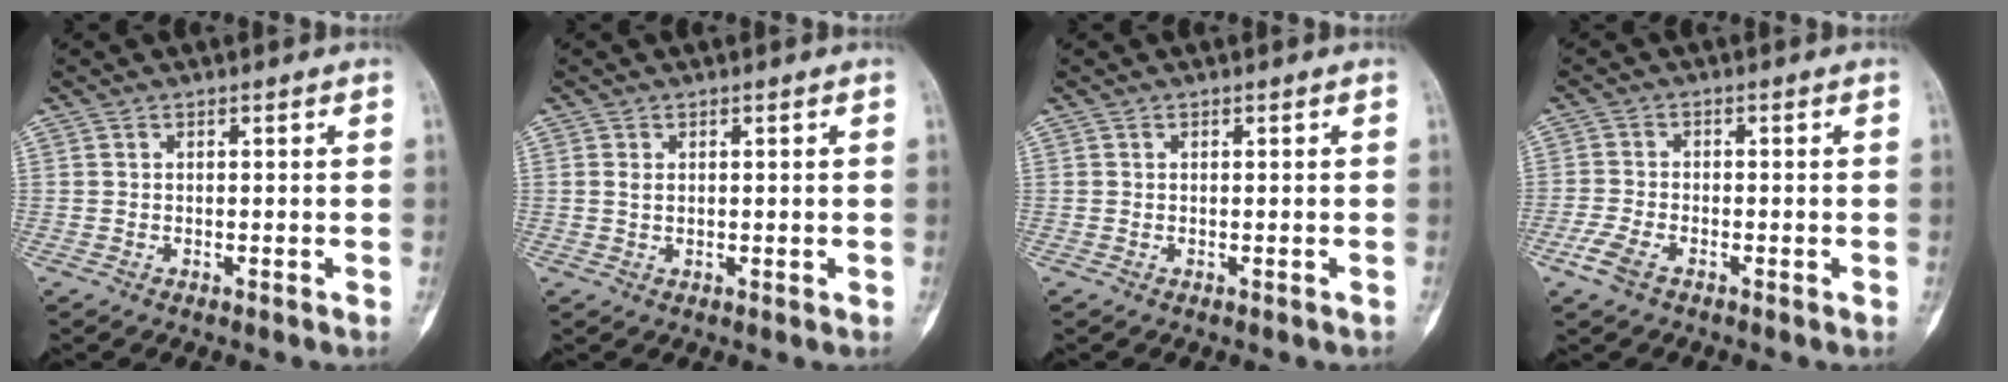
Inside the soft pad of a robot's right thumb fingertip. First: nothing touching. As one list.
[{"total": 1.3, "force": [0.3, 0.9, 0.9], "torque": [-0.013, 0.001, 0.009]}, {"total": 0.0}, {"total": 4.4, "force": [-2.5, 2.3, 2.8], "torque": [-0.066, 0.006, -0.051]}]